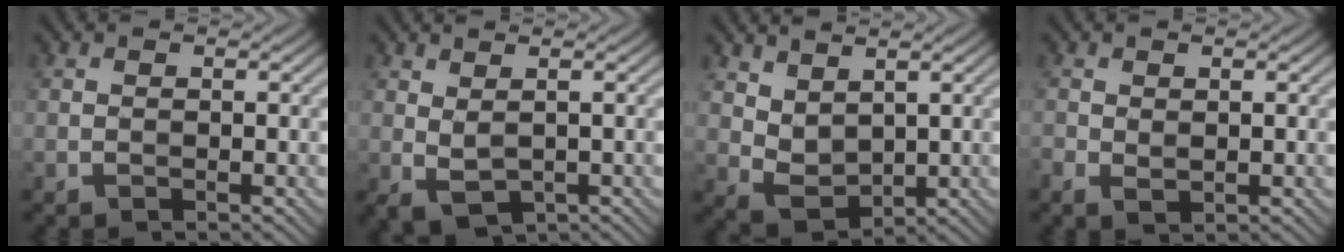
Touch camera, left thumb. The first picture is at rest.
{"total": 2.3, "force": [0.9, 0.9, 1.9], "torque": [-0.047, -0.002, 0.021]}
{"total": 4.9, "force": [2.6, 2.9, 3.0], "torque": [-0.074, -0.007, 0.059]}
{"total": 1.6, "force": [0.0, 0.9, 1.3], "torque": [-0.033, -0.005, 0.003]}